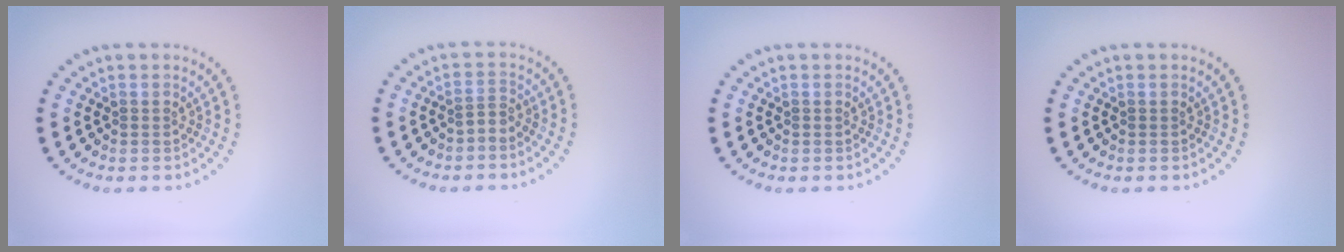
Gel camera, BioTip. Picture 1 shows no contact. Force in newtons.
{"total": 1.0, "press": 0.4, "slide": 0.9}
{"total": 0.0}
{"total": 0.0}